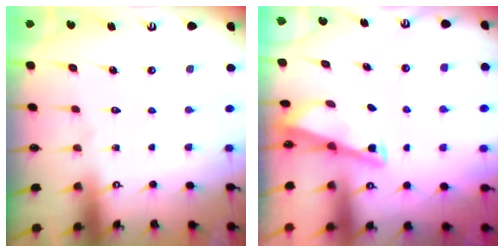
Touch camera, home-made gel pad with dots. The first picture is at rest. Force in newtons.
{"total": 3.0, "press": 3.0, "slide": 0.3}